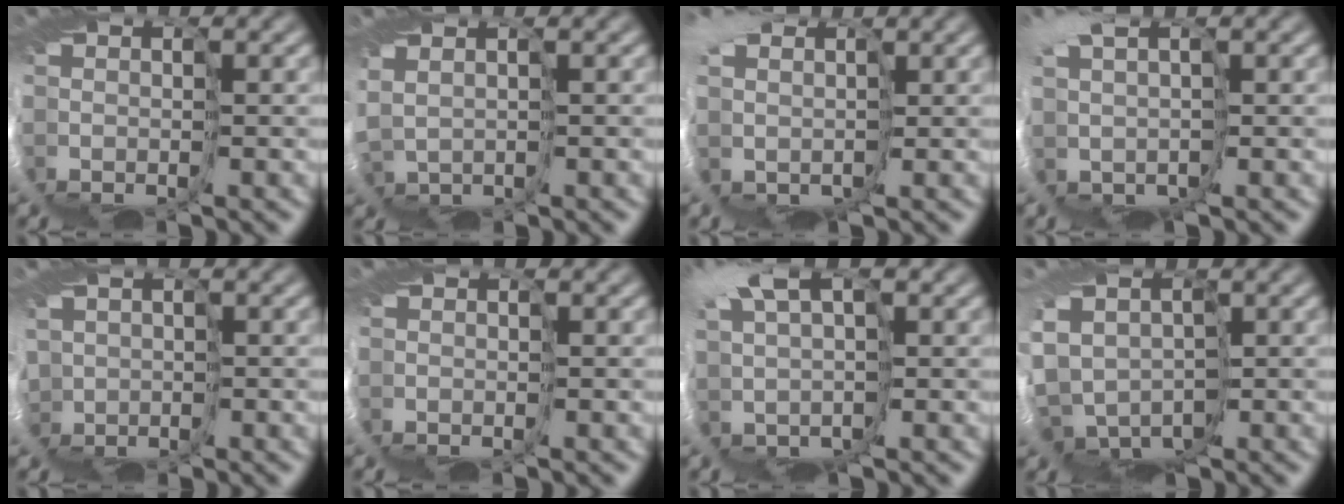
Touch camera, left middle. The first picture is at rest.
{"total": 2.6, "force": [1.6, 1.5, 1.4], "torque": [-0.058, 0.008, 0.040]}
{"total": 5.2, "force": [1.8, 4.1, 2.7], "torque": [-0.059, -0.022, 0.023]}
{"total": 2.3, "force": [1.1, 1.1, 1.7], "torque": [-0.055, -0.009, 0.007]}
{"total": 4.2, "force": [0.3, 3.6, 2.1], "torque": [-0.082, -0.009, 0.003]}
{"total": 0.0}
{"total": 4.7, "force": [2.3, 2.2, 3.5], "torque": [-0.100, 0.000, 0.026]}
{"total": 8.2, "force": [-0.7, 5.6, 6.0], "torque": [-0.121, -0.020, -0.011]}